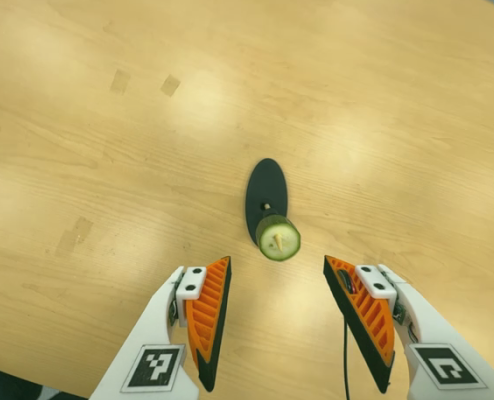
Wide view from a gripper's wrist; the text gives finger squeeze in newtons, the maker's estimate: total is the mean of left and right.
{"total": 0.0}